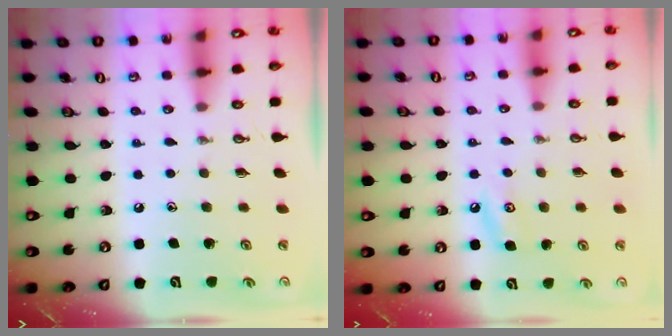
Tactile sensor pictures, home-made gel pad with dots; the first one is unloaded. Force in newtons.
{"total": 5.3, "press": 5.2, "slide": 0.4}